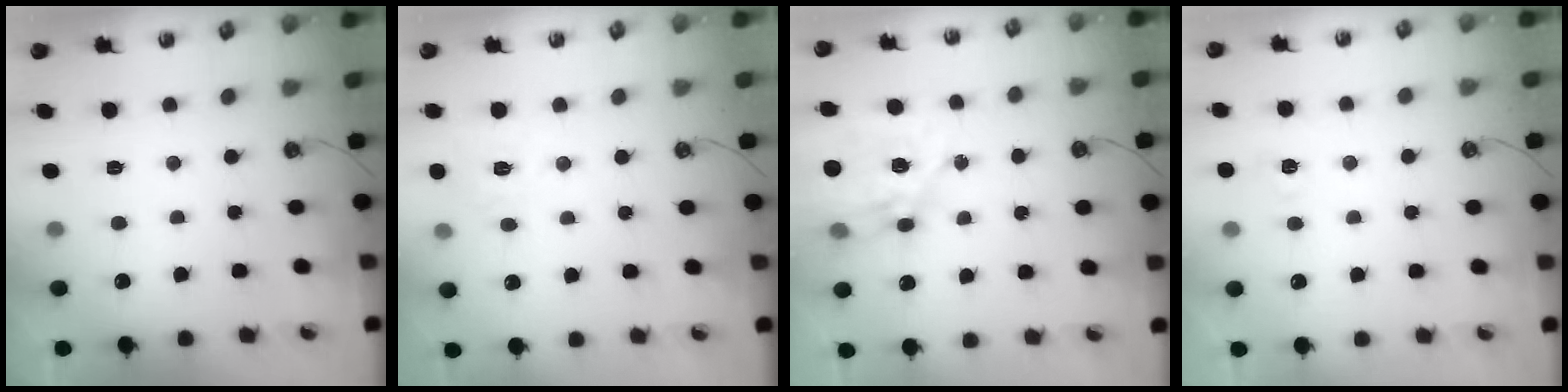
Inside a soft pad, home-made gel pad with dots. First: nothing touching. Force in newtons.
{"total": 8.3, "press": 8.3, "slide": 1.1}
{"total": 18.0, "press": 17.9, "slide": 1.7}
{"total": 6.1, "press": 6.1, "slide": 0.6}